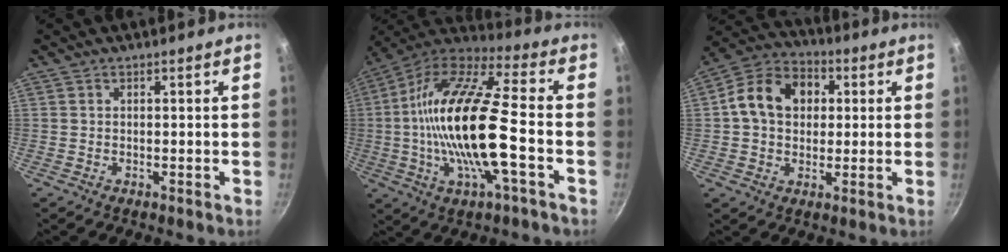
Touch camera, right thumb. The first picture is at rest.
{"total": 22.8, "force": [-3.0, 6.7, 21.6], "torque": [-0.410, 0.025, -0.070]}
{"total": 13.0, "force": [2.0, 10.2, 7.9], "torque": [-0.109, 0.023, 0.015]}